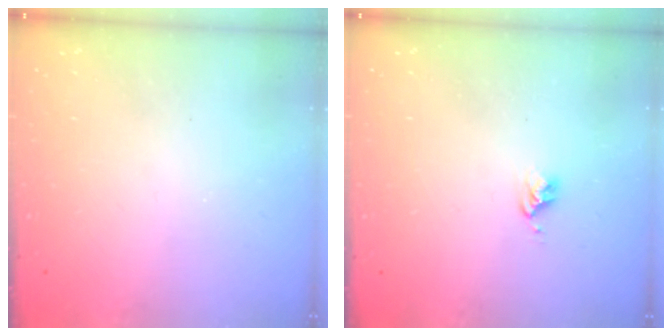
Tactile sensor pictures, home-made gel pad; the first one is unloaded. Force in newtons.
{"total": 2.7, "press": 2.6, "slide": 0.4}